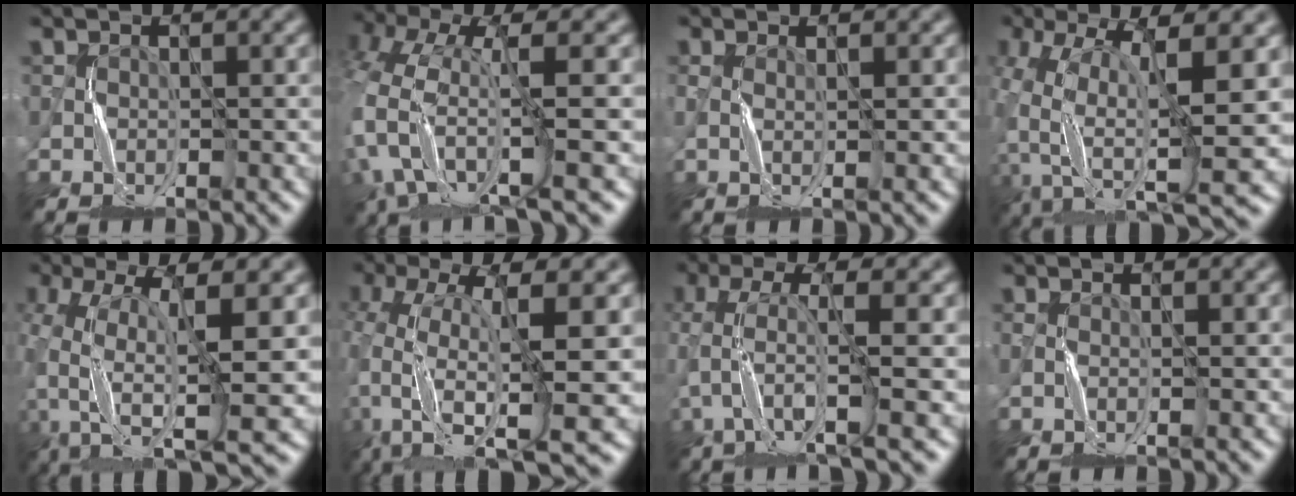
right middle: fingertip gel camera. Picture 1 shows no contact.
{"total": 9.1, "force": [-3.1, 4.1, 7.5], "torque": [-0.170, -0.016, -0.063]}
{"total": 0.6, "force": [0.1, 0.2, 0.5], "torque": [-0.008, 0.001, -0.002]}
{"total": 11.9, "force": [-2.3, 4.8, 10.7], "torque": [-0.215, -0.003, -0.037]}
{"total": 11.2, "force": [-3.5, 4.0, 9.8], "torque": [-0.199, 0.000, -0.060]}
{"total": 12.2, "force": [-2.6, 4.5, 11.1], "torque": [-0.224, 0.000, -0.030]}
{"total": 5.0, "force": [-1.5, 1.0, 4.7], "torque": [-0.103, 0.002, -0.032]}
{"total": 0.0}